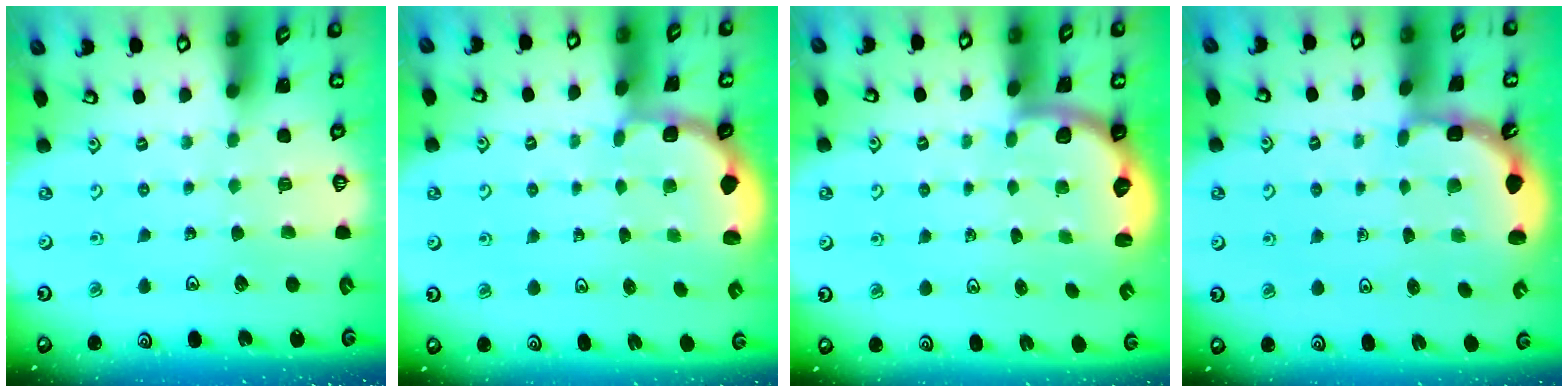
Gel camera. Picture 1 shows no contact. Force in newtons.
{"total": 1.9, "press": 1.8, "slide": 0.8}
{"total": 2.5, "press": 2.1, "slide": 1.3}
{"total": 2.1, "press": 1.9, "slide": 0.9}